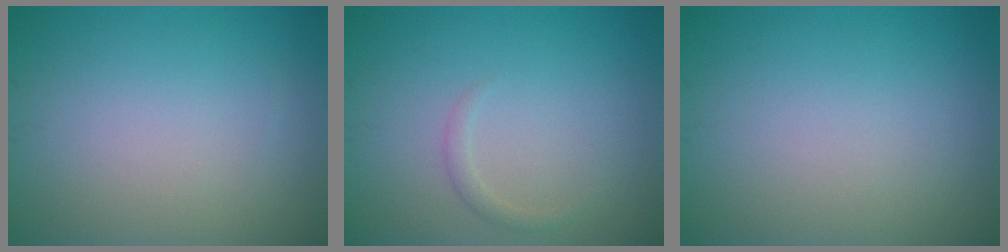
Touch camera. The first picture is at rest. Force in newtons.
{"total": 0.9, "press": 0.9, "slide": 0.0}
{"total": 0.0}